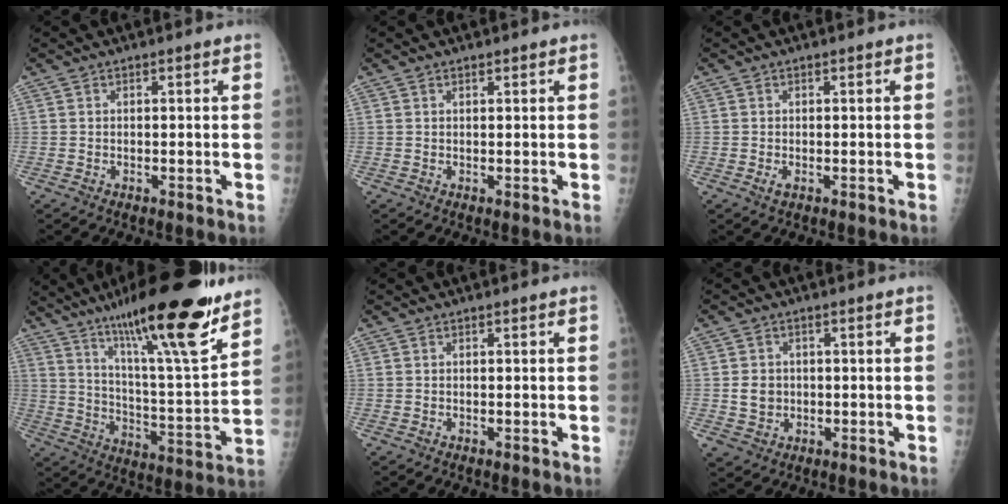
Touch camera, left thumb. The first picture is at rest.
{"total": 0.6, "force": [0.5, 0.2, 0.1], "torque": [-0.006, -0.004, 0.009]}
{"total": 1.0, "force": [-0.1, 0.6, 0.8], "torque": [-0.018, -0.003, -0.002]}
{"total": 24.2, "force": [16.2, 3.5, 17.6], "torque": [-0.262, -0.072, 0.267]}
{"total": 0.0}
{"total": 4.4, "force": [0.0, 4.0, 1.9], "torque": [-0.017, 0.001, 0.009]}